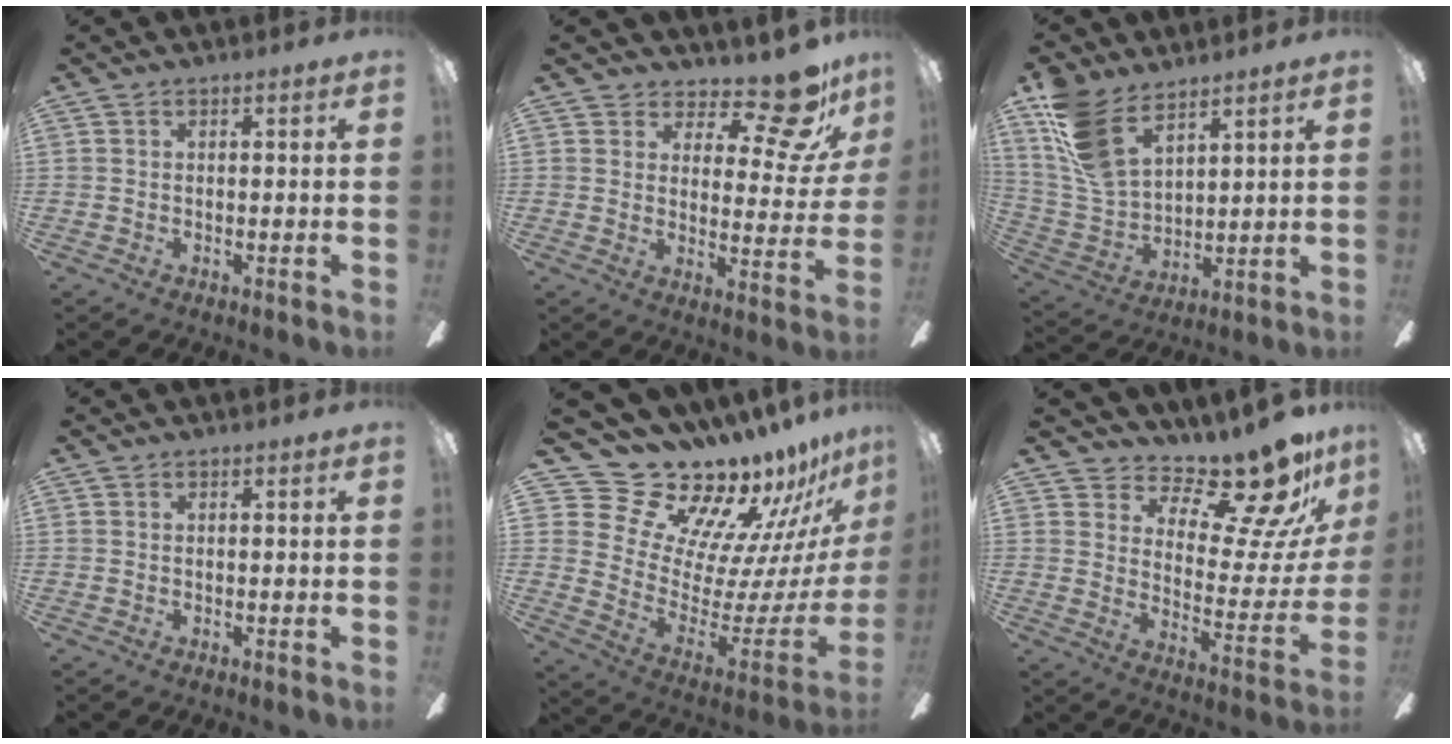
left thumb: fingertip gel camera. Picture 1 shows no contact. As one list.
[{"total": 13.8, "force": [10.8, 4.6, 7.3], "torque": [-0.108, -0.084, 0.184]}, {"total": 14.2, "force": [9.4, 7.0, 7.9], "torque": [-0.198, -0.036, 0.182]}, {"total": 0.0}, {"total": 21.3, "force": [19.4, 7.3, 4.9], "torque": [-0.080, -0.181, 0.367]}, {"total": 17.5, "force": [13.7, 5.8, 9.3], "torque": [-0.127, -0.121, 0.223]}]